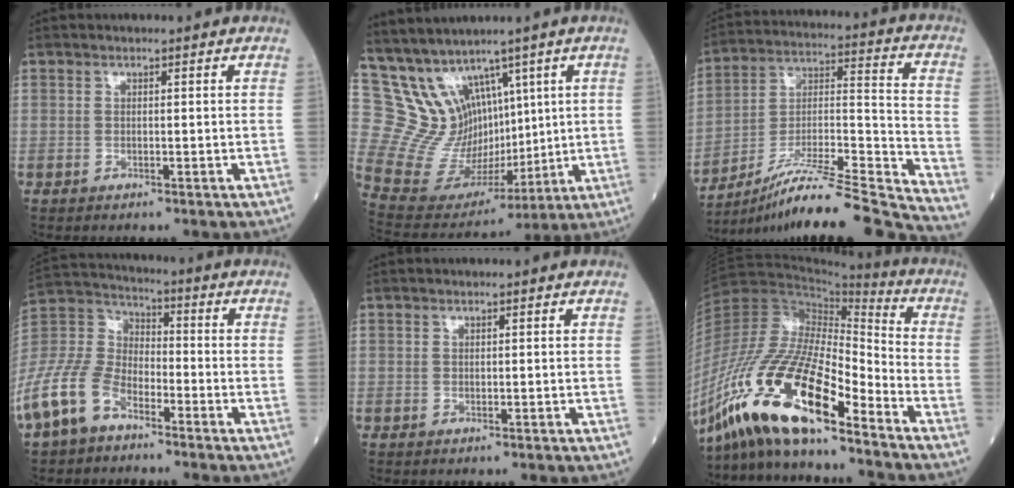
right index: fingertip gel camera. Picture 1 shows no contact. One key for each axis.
{"total": 11.8, "fx": 7.3, "fy": 8.1, "fz": 4.7, "tx": -0.112, "ty": 0.043, "tz": 0.174}
{"total": 23.8, "fx": -21.1, "fy": -1.4, "fz": 11.0, "tx": -0.153, "ty": -0.007, "tz": -0.346}
{"total": 15.2, "fx": -9.8, "fy": 7.8, "fz": 8.6, "tx": -0.208, "ty": 0.008, "tz": -0.199}
{"total": 0.0}
{"total": 20.9, "fx": -14.5, "fy": 3.7, "fz": 14.7, "tx": -0.325, "ty": -0.024, "tz": -0.271}